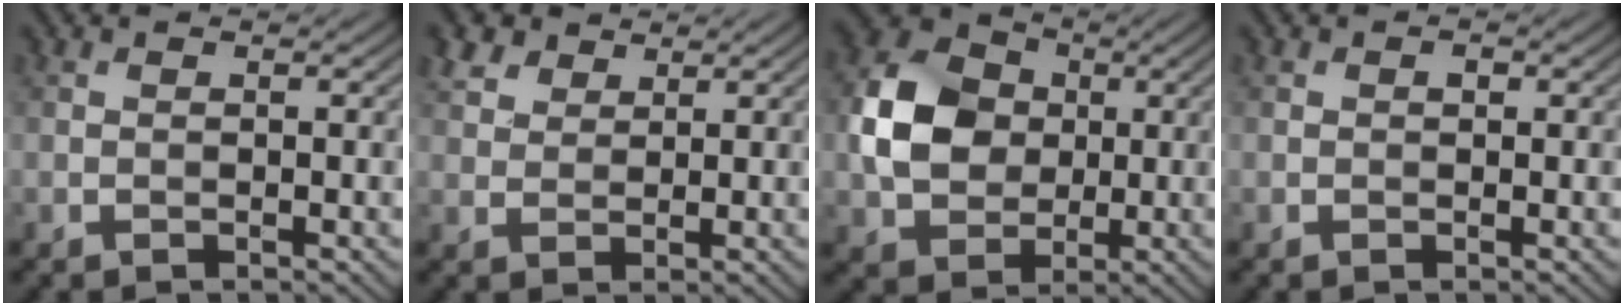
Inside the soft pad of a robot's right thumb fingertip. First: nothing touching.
{"total": 3.7, "force": [2.5, 2.2, 1.5], "torque": [-0.043, 0.009, 0.057]}
{"total": 9.1, "force": [0.5, 7.4, 5.2], "torque": [-0.126, 0.009, 0.006]}
{"total": 0.6, "force": [0.1, 0.4, 0.4], "torque": [-0.003, -0.001, 0.000]}